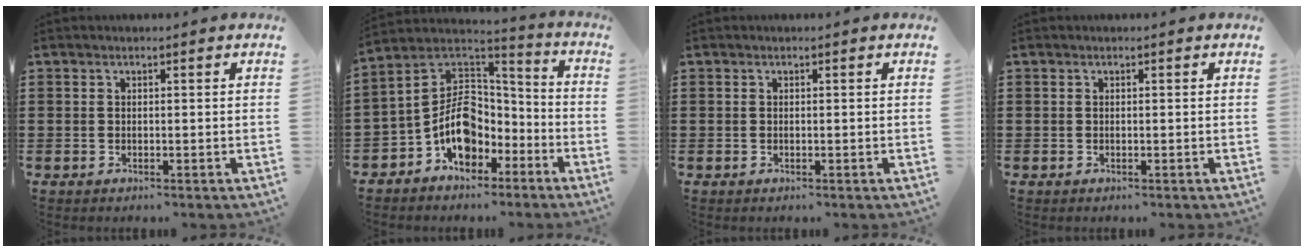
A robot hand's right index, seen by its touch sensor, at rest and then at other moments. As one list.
[{"total": 9.8, "force": [-2.8, 7.3, 5.9], "torque": [-0.150, -0.002, -0.058]}, {"total": 0.0}, {"total": 0.0}]